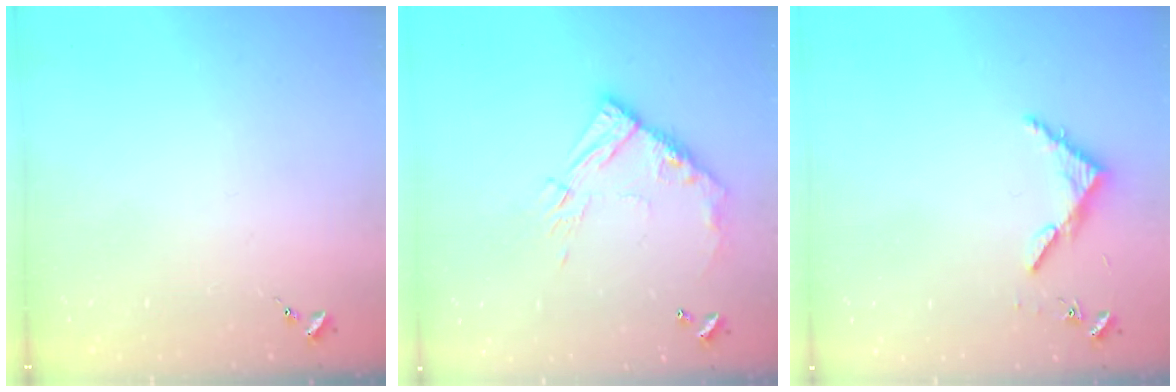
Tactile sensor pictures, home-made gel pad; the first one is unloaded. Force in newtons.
{"total": 12.9, "press": 12.9, "slide": 1.3}
{"total": 3.9, "press": 3.9, "slide": 0.3}